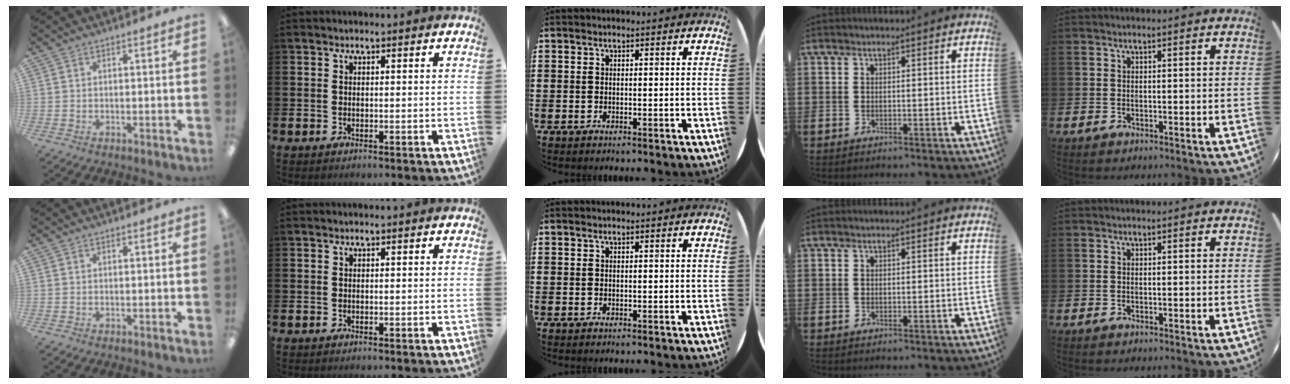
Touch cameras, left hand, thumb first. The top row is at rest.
{}